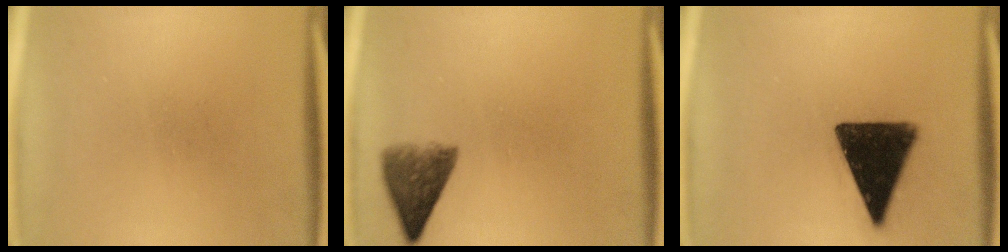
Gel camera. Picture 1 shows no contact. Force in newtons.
{"total": 5.4}
{"total": 15.9}